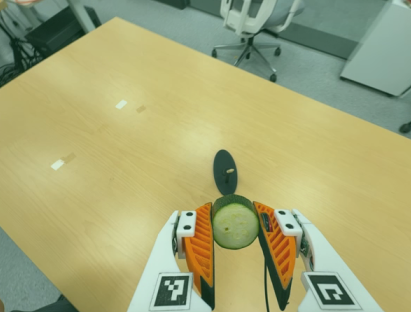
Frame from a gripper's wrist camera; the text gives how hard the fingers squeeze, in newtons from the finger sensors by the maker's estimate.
{"total": 11.2, "left": 10.7, "right": 11.7}